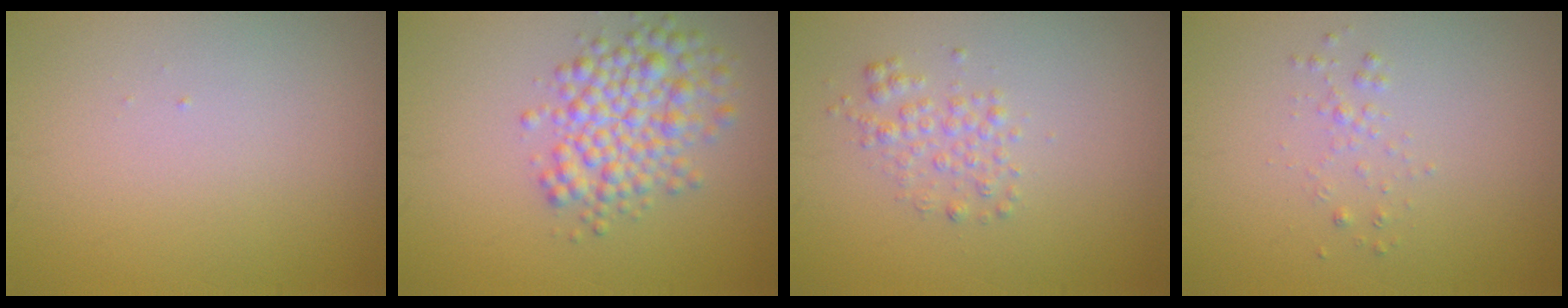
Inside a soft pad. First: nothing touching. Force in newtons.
{"total": 4.9, "press": 4.9, "slide": 0.1}
{"total": 1.8, "press": 1.8, "slide": 0.0}
{"total": 0.9, "press": 0.9, "slide": 0.0}